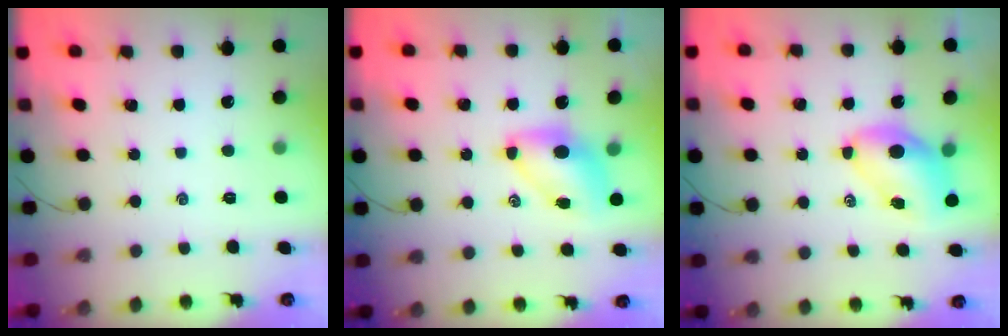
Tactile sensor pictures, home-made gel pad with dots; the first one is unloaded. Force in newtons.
{"total": 7.3, "press": 7.3, "slide": 0.9}
{"total": 7.5, "press": 7.4, "slide": 1.0}